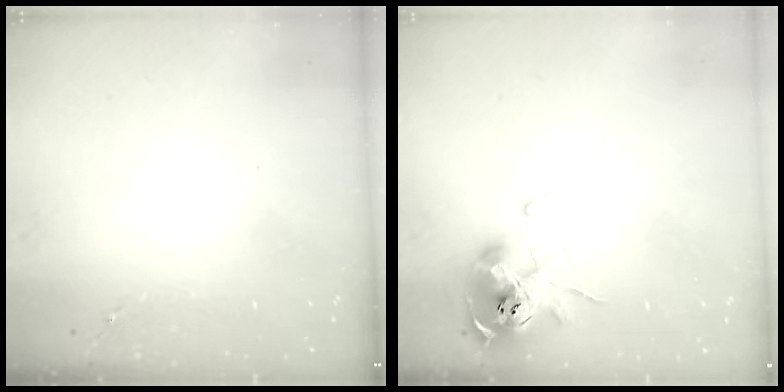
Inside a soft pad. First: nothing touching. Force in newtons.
{"total": 13.1, "press": 13.0, "slide": 1.8}